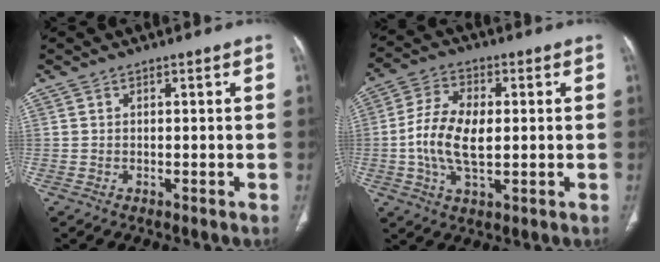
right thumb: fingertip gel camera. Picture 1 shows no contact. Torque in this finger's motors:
{"motor_torque": [0.11, 0.13, 0.07, -0.02, 0.13]}